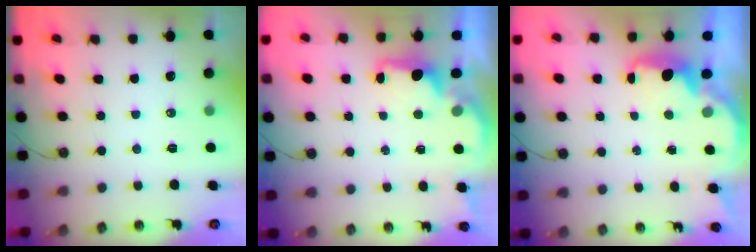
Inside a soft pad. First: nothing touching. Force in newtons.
{"total": 2.7, "press": 2.6, "slide": 0.6}
{"total": 2.3, "press": 2.3, "slide": 0.4}